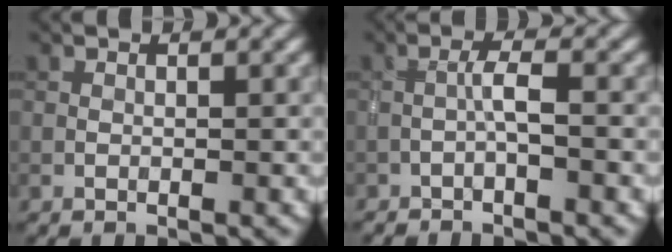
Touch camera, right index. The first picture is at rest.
{"total": 1.7, "force": [-1.0, 0.1, 1.4], "torque": [-0.027, 0.007, -0.022]}